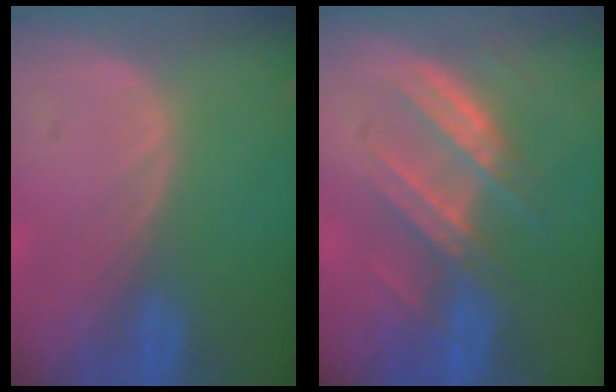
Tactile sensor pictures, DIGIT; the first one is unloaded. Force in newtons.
{"total": 7.0, "press": 6.9, "slide": 1.4}